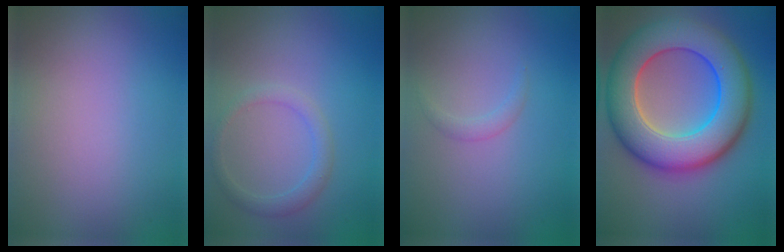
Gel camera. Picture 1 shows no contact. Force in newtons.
{"total": 1.8, "press": 1.8, "slide": 0.2}
{"total": 0.9, "press": 0.9, "slide": 0.1}
{"total": 11.7, "press": 11.7, "slide": 0.4}